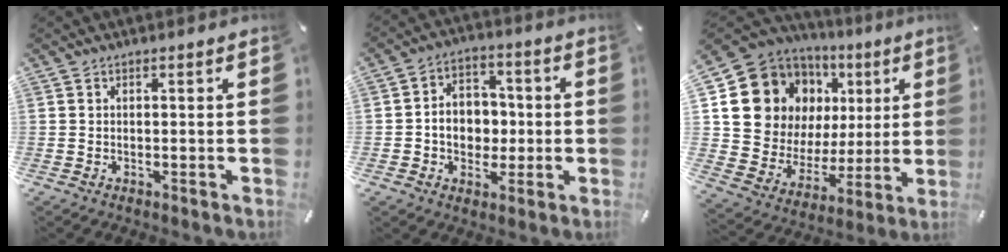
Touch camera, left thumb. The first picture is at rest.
{"total": 8.6, "force": [-1.1, 7.2, 4.4], "torque": [-0.072, 0.016, -0.019]}
{"total": 15.1, "force": [6.8, 12.2, 5.6], "torque": [-0.101, -0.051, 0.139]}